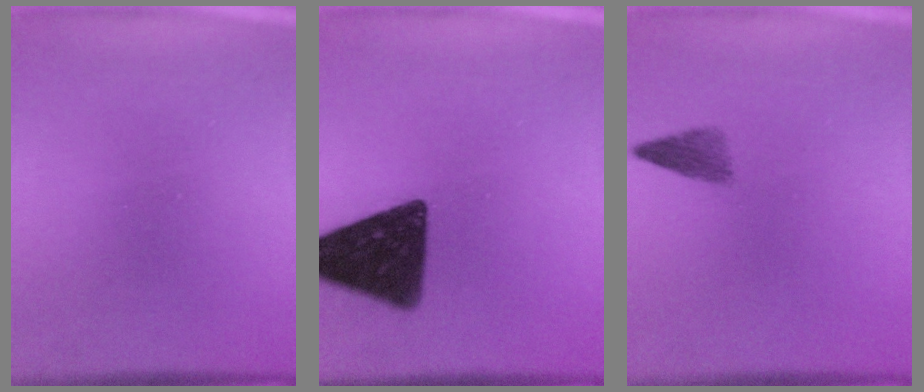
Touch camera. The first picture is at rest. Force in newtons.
{"total": 14.2}
{"total": 2.2}